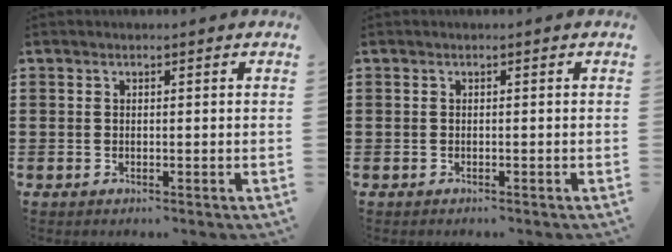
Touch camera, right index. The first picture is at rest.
{"total": 0.0}